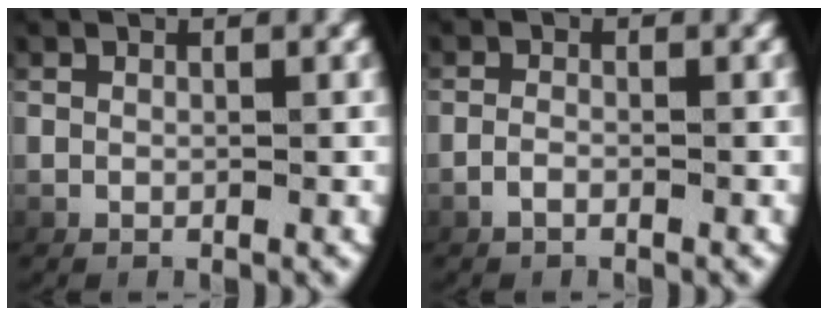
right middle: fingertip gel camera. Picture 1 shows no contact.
{"total": 0.9, "force": [-0.9, 0.0, 0.3], "torque": [-0.013, 0.002, -0.020]}